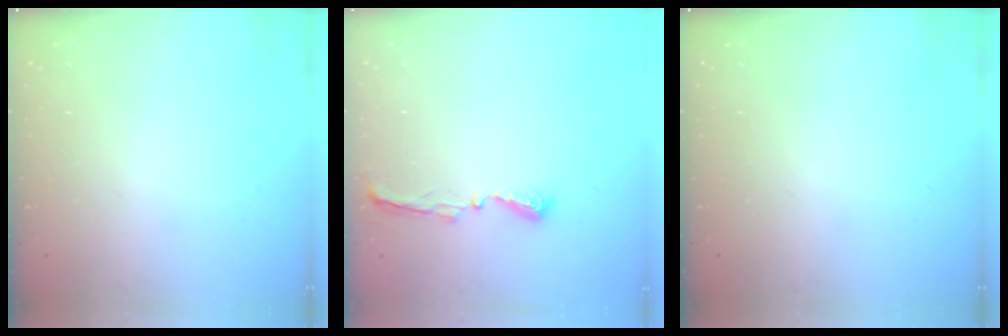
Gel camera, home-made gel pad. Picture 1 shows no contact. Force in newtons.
{"total": 5.5, "press": 5.5, "slide": 0.5}
{"total": 0.0}